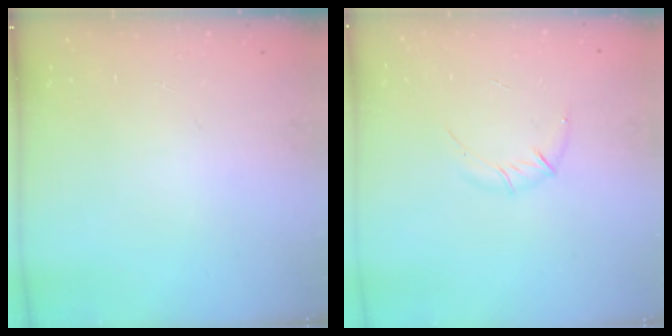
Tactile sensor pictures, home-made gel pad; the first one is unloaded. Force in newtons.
{"total": 5.8, "press": 5.7, "slide": 1.3}